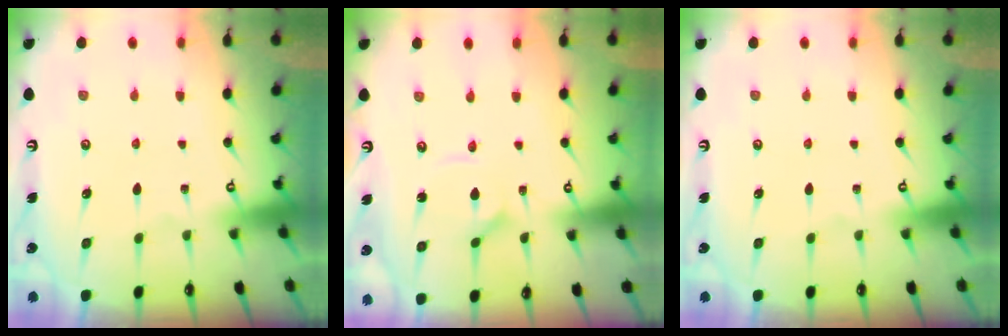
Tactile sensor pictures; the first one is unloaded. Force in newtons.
{"total": 1.8, "press": 1.8, "slide": 0.3}
{"total": 0.0}